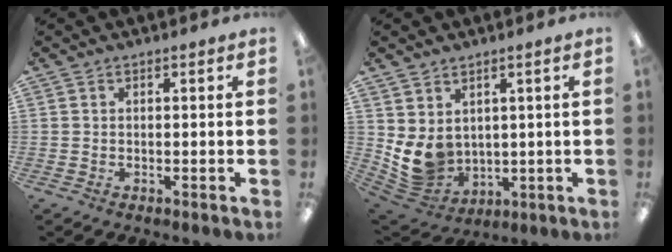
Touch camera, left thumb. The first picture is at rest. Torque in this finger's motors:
{"motor_torque": [0.79, 1.67, 0.94, -0.97, 0.09]}